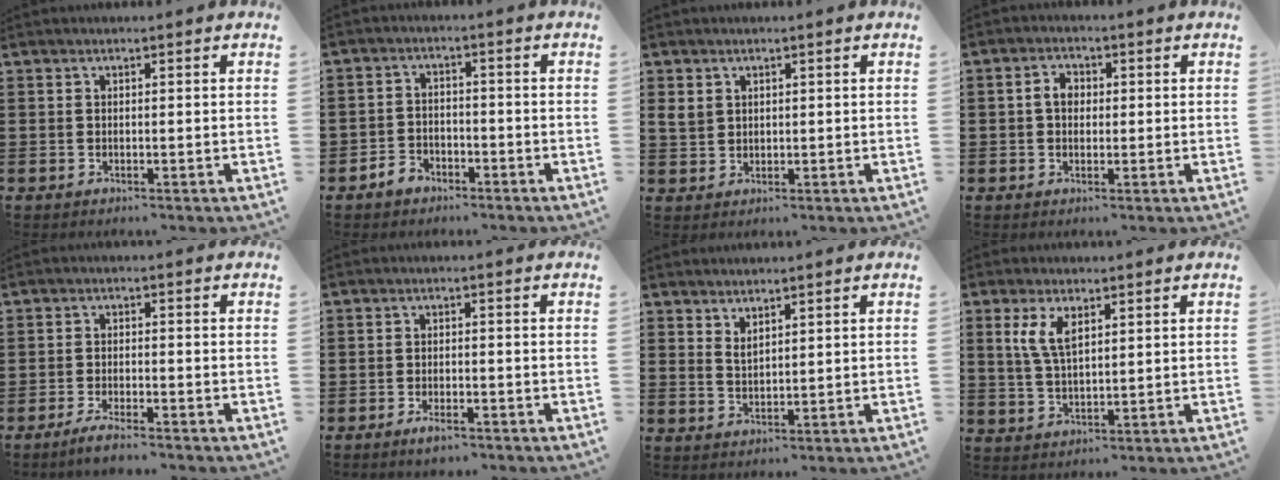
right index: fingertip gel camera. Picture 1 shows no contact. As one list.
[{"total": 2.8, "force": [-2.2, 1.6, 0.4], "torque": [-0.015, 0.008, -0.047]}, {"total": 2.7, "force": [1.2, 2.1, 1.2], "torque": [-0.039, 0.006, 0.021]}, {"total": 3.0, "force": [0.1, 2.2, 2.1], "torque": [-0.045, 0.011, 0.000]}, {"total": 2.5, "force": [-2.2, 0.0, 1.1], "torque": [-0.020, 0.006, -0.043]}, {"total": 2.2, "force": [-1.6, 0.6, 1.3], "torque": [-0.030, 0.000, -0.033]}, {"total": 1.9, "force": [1.7, 0.7, 0.5], "torque": [-0.012, 0.004, 0.033]}, {"total": 5.2, "force": [2.1, 2.2, 4.2], "torque": [-0.091, 0.006, 0.037]}]